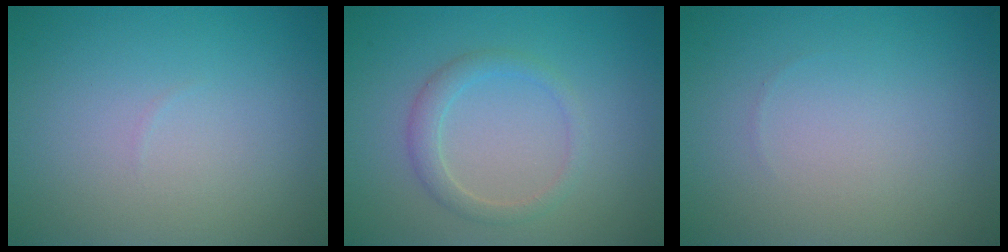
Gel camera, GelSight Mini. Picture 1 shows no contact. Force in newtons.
{"total": 2.0, "press": 2.0, "slide": 0.1}
{"total": 0.0}